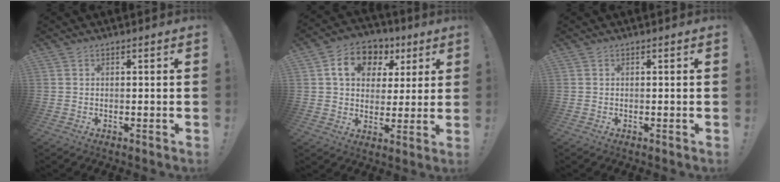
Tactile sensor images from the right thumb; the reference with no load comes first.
{"total": 13.0, "force": [5.2, 10.0, 6.4], "torque": [-0.089, -0.014, 0.100]}
{"total": 0.0}